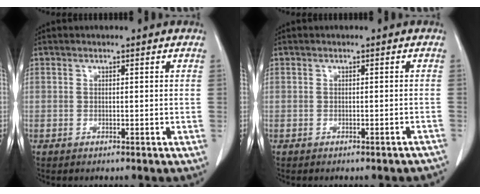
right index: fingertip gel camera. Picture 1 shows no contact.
{"total": 3.5, "force": [-3.3, 0.6, 1.1], "torque": [-0.010, -0.005, -0.035]}